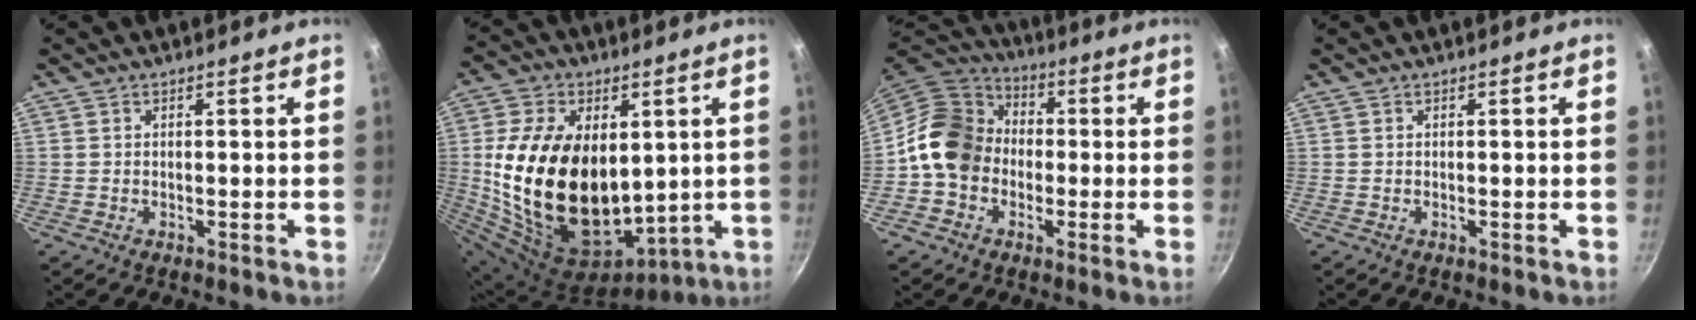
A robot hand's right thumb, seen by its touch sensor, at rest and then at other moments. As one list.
[{"total": 26.1, "force": [2.9, 16.8, 19.7], "torque": [-0.347, -0.021, 0.069]}, {"total": 13.1, "force": [-1.1, 11.1, 7.0], "torque": [-0.087, 0.032, -0.040]}, {"total": 0.0}]